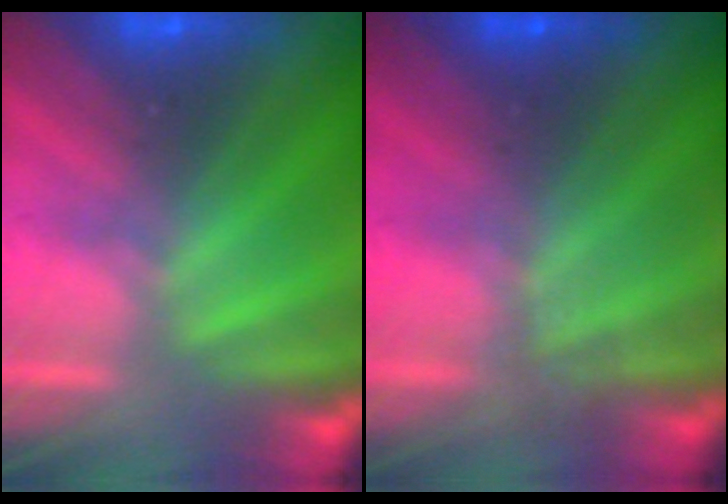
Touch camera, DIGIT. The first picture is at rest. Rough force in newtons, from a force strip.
{"total": 1.0}